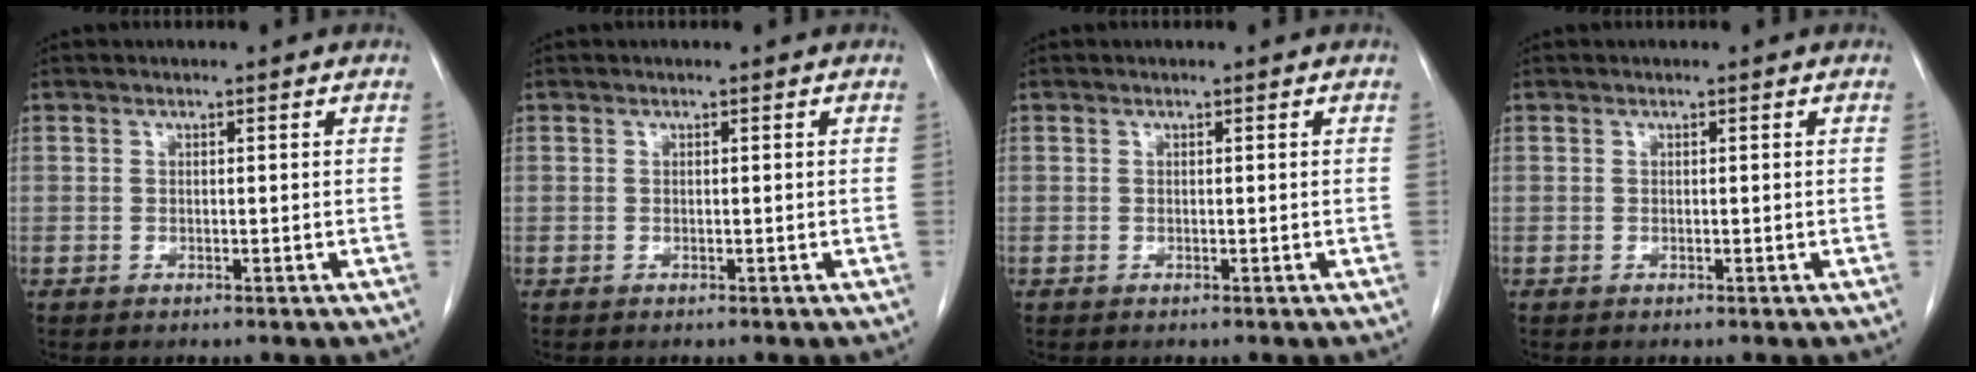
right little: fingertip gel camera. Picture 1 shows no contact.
{"total": 0.0}
{"total": 0.0}
{"total": 0.0}